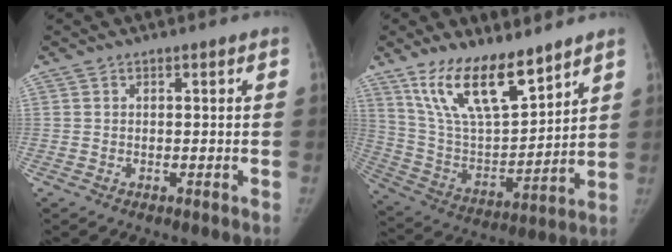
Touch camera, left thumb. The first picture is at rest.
{"total": 17.9, "force": [12.5, 6.5, 11.2], "torque": [-0.164, -0.067, 0.243]}